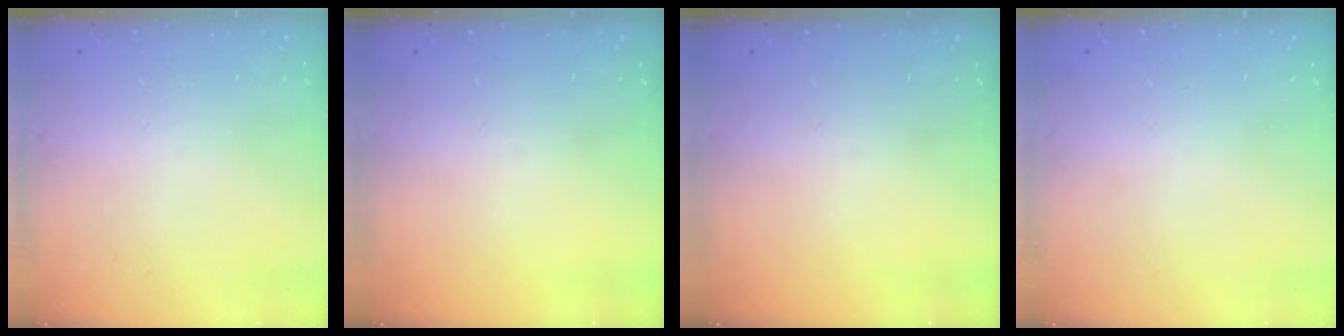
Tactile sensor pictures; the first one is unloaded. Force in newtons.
{"total": 0.0}
{"total": 0.0}
{"total": 0.0}